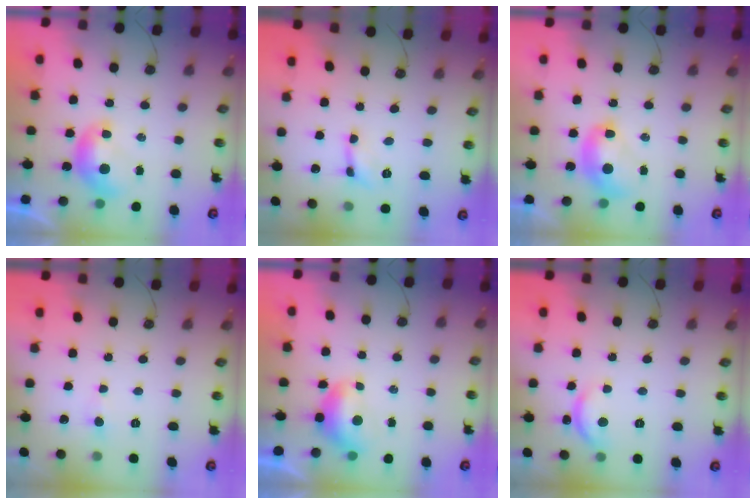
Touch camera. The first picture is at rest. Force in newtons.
{"total": 0.6, "press": 0.6, "slide": 0.2}
{"total": 2.7, "press": 2.7, "slide": 0.1}
{"total": 0.7, "press": 0.5, "slide": 0.5}
{"total": 0.0}
{"total": 3.7, "press": 3.7, "slide": 0.4}